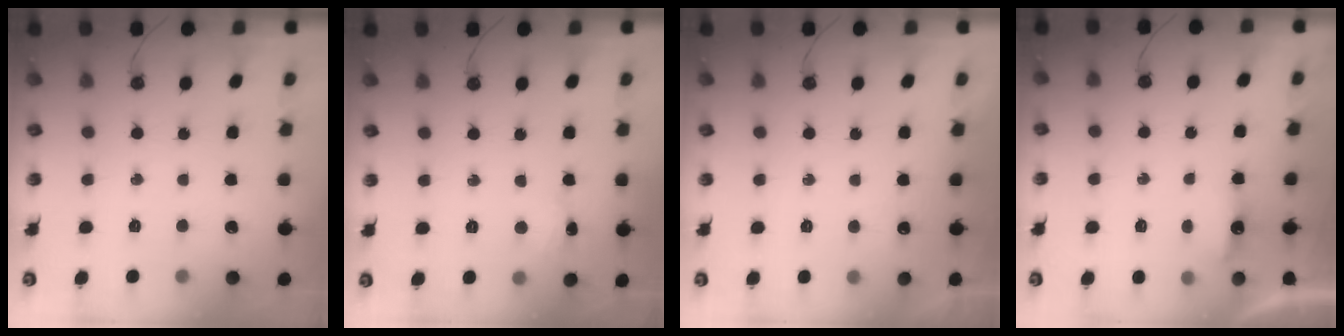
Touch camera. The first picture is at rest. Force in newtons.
{"total": 2.9, "press": 2.9, "slide": 0.5}
{"total": 2.2, "press": 2.2, "slide": 0.5}
{"total": 5.0, "press": 4.9, "slide": 0.8}